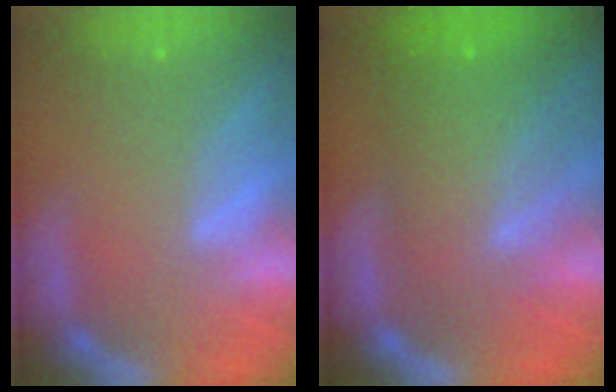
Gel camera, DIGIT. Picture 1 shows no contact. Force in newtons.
{"total": 8.5}